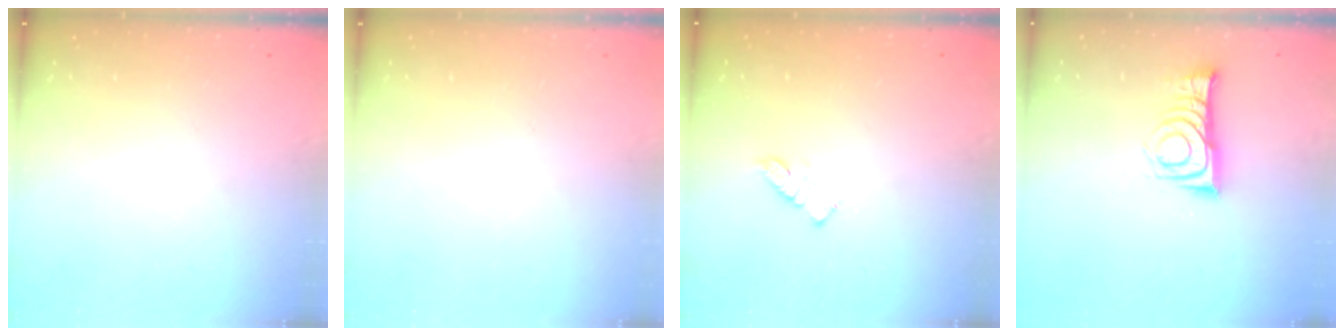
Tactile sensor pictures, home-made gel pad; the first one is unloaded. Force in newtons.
{"total": 1.9, "press": 1.9, "slide": 0.1}
{"total": 5.8, "press": 5.8, "slide": 0.4}
{"total": 9.7, "press": 9.7, "slide": 0.4}